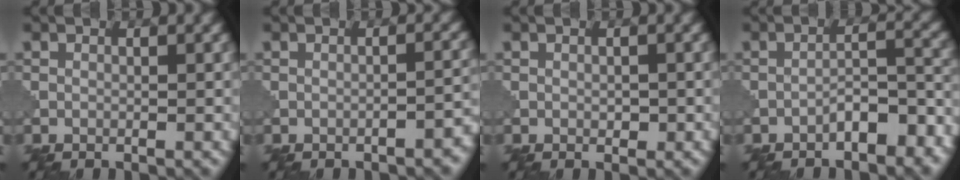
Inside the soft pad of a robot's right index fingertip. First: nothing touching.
{"total": 2.2, "force": [-1.4, 0.7, 1.5], "torque": [-0.015, 0.009, -0.019]}
{"total": 0.7, "force": [0.1, 0.5, 0.4], "torque": [-0.004, -0.002, 0.004]}
{"total": 4.3, "force": [-2.8, 1.6, 2.9], "torque": [-0.041, 0.013, -0.042]}